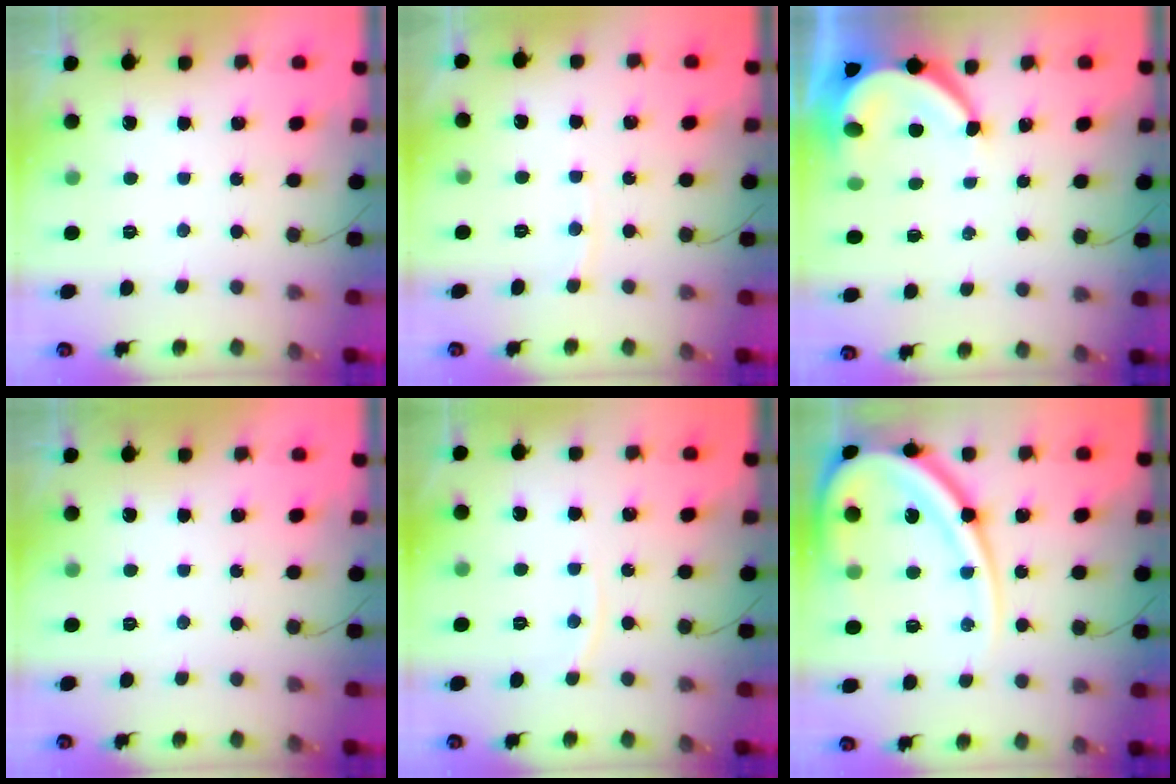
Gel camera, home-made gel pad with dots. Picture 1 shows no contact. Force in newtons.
{"total": 3.2, "press": 3.2, "slide": 0.4}
{"total": 8.2, "press": 8.1, "slide": 1.2}
{"total": 0.0}
{"total": 2.9, "press": 2.8, "slide": 0.4}
{"total": 19.7, "press": 19.6, "slide": 2.0}